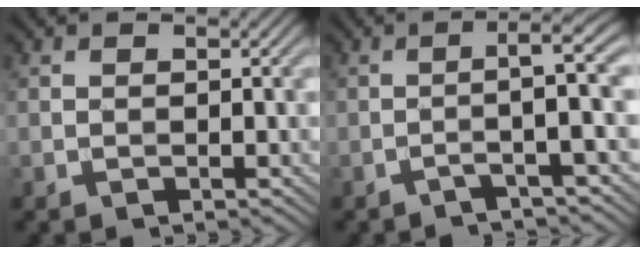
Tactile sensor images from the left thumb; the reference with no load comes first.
{"total": 4.3, "force": [-1.1, 0.0, 4.1], "torque": [-0.062, 0.017, -0.040]}